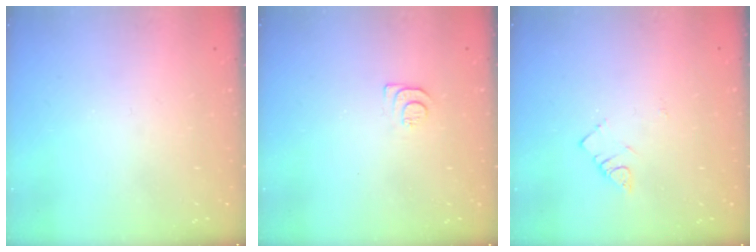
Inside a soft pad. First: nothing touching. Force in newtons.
{"total": 5.6, "press": 5.6, "slide": 0.6}
{"total": 3.3, "press": 3.2, "slide": 0.5}